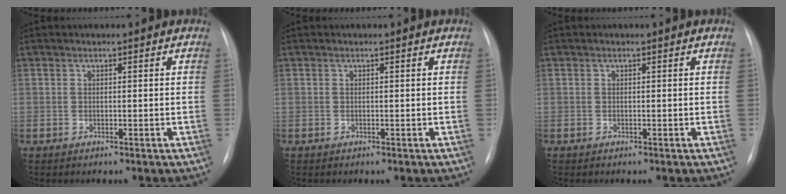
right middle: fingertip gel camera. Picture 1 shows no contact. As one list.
[{"total": 0.0}, {"total": 0.0}]